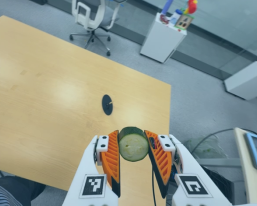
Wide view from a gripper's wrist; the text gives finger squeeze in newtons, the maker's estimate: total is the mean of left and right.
{"total": 11.3, "left": 11.7, "right": 11.0}